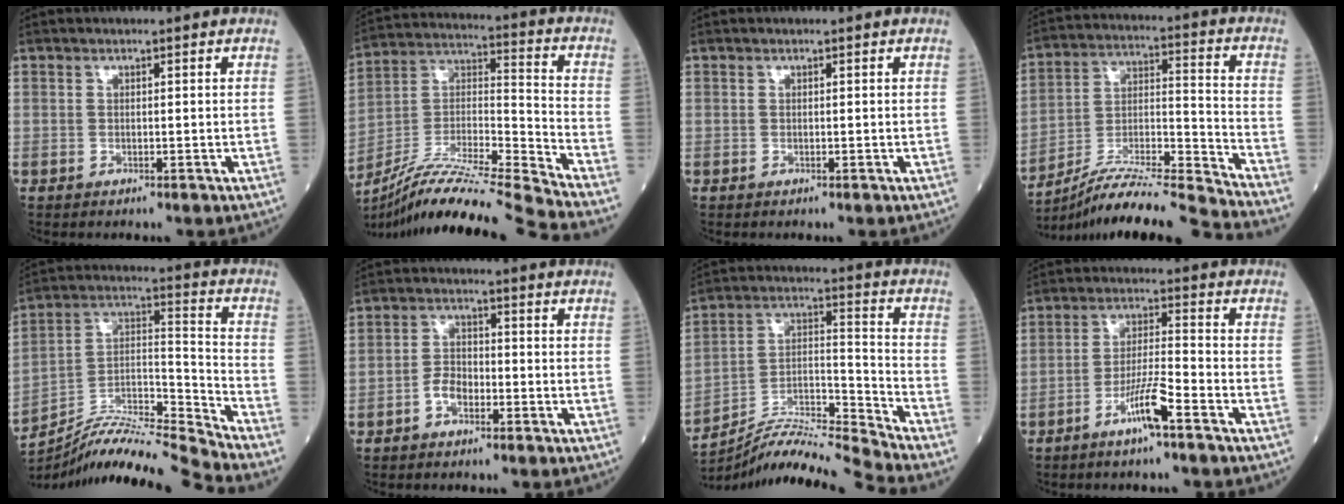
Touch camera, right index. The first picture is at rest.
{"total": 21.0, "force": [-18.9, -2.7, 8.7], "torque": [-0.178, -0.006, -0.333]}
{"total": 0.0}
{"total": 18.6, "force": [-17.2, -2.4, 6.6], "torque": [-0.125, -0.005, -0.300]}
{"total": 15.8, "force": [-14.9, -2.1, 4.6], "torque": [-0.078, 0.035, -0.269]}
{"total": 3.7, "force": [-1.9, 2.1, 2.4], "torque": [-0.046, 0.011, -0.039]}
{"total": 13.6, "force": [-13.1, -2.6, 2.8], "torque": [-0.047, 0.031, -0.239]}
{"total": 6.8, "force": [-4.1, 0.1, 5.4], "torque": [-0.107, -0.001, -0.079]}